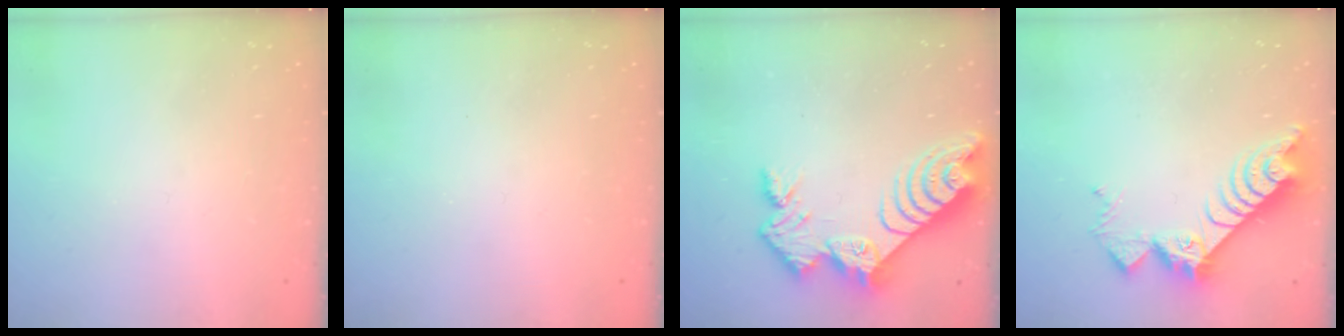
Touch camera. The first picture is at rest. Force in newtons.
{"total": 0.0}
{"total": 12.8, "press": 12.8, "slide": 1.0}
{"total": 9.8, "press": 9.7, "slide": 0.9}